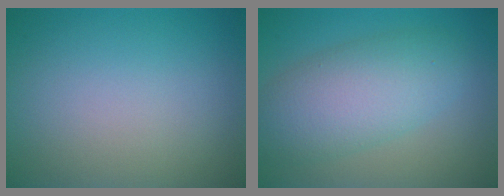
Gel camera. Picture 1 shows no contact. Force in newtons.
{"total": 6.6, "press": 6.6, "slide": 0.2}